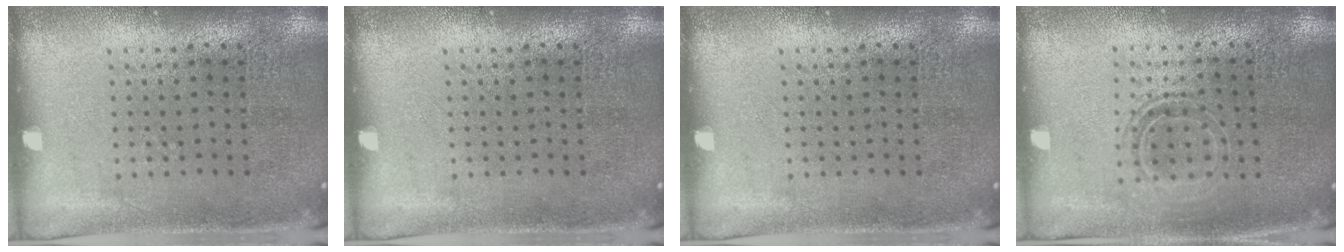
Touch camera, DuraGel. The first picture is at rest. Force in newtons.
{"total": 0.0}
{"total": 0.0}
{"total": 1.5, "press": 1.2, "slide": 0.9}